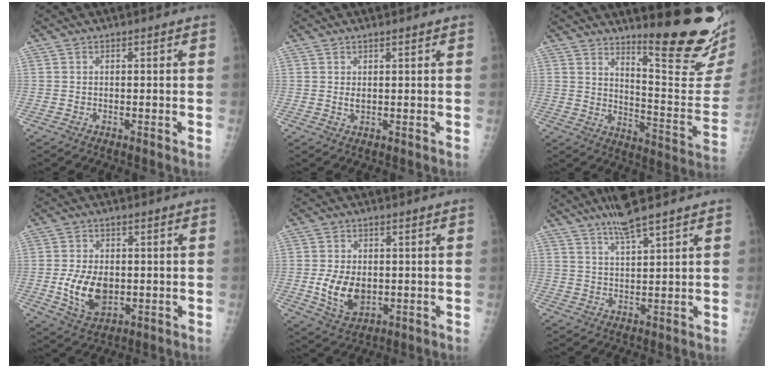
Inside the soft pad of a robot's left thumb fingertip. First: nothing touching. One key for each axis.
{"total": 1.6, "fx": 0.7, "fy": 0.6, "fz": 1.3, "tx": -0.016, "ty": -0.006, "tz": 0.019}
{"total": 20.7, "fx": 15.3, "fy": 2.9, "fz": 13.6, "tx": -0.167, "ty": -0.146, "tz": 0.219}
{"total": 9.2, "fx": -1.1, "fy": 5.9, "fz": 6.9, "tx": -0.104, "ty": -0.009, "tz": -0.007}
{"total": 8.3, "fx": -0.8, "fy": 5.6, "fz": 6.1, "tx": -0.088, "ty": -0.010, "tz": 0.000}
{"total": 6.4, "fx": 5.0, "fy": 0.1, "fz": 4.0, "tx": -0.069, "ty": -0.022, "tz": 0.096}